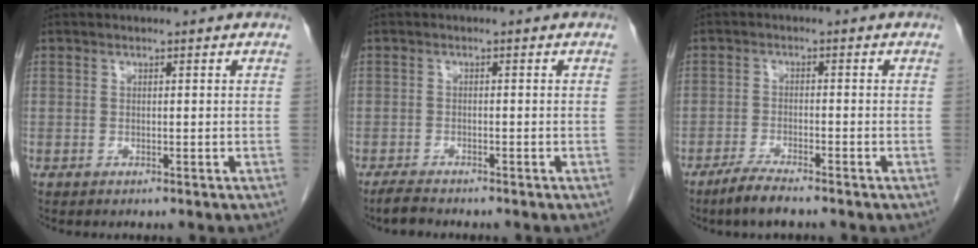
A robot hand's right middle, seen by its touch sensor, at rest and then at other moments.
{"total": 2.2, "force": [-2.0, 0.2, 0.9], "torque": [-0.027, -0.009, -0.036]}
{"total": 4.1, "force": [-3.3, 0.1, 2.4], "torque": [-0.056, -0.011, -0.064]}